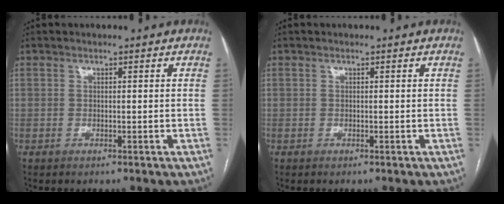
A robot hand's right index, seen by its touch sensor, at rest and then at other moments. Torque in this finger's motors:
{"motor_torque": [0.00, 0.00, 0.00, 0.01]}